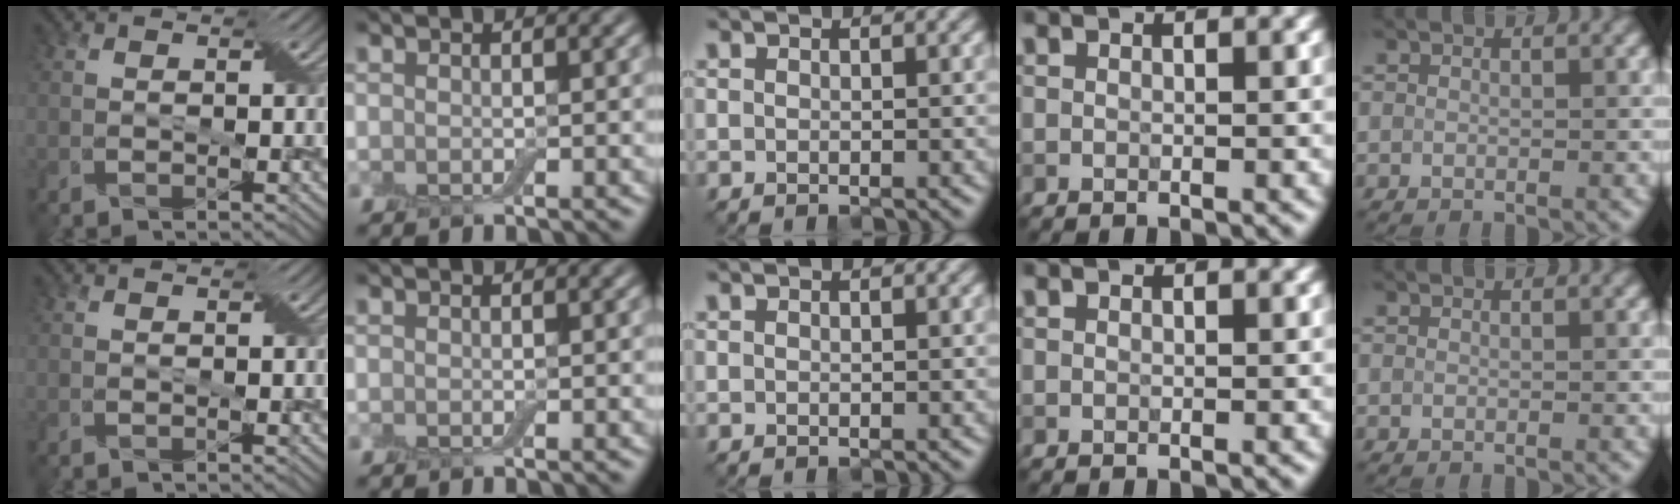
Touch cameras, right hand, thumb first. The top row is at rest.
{}